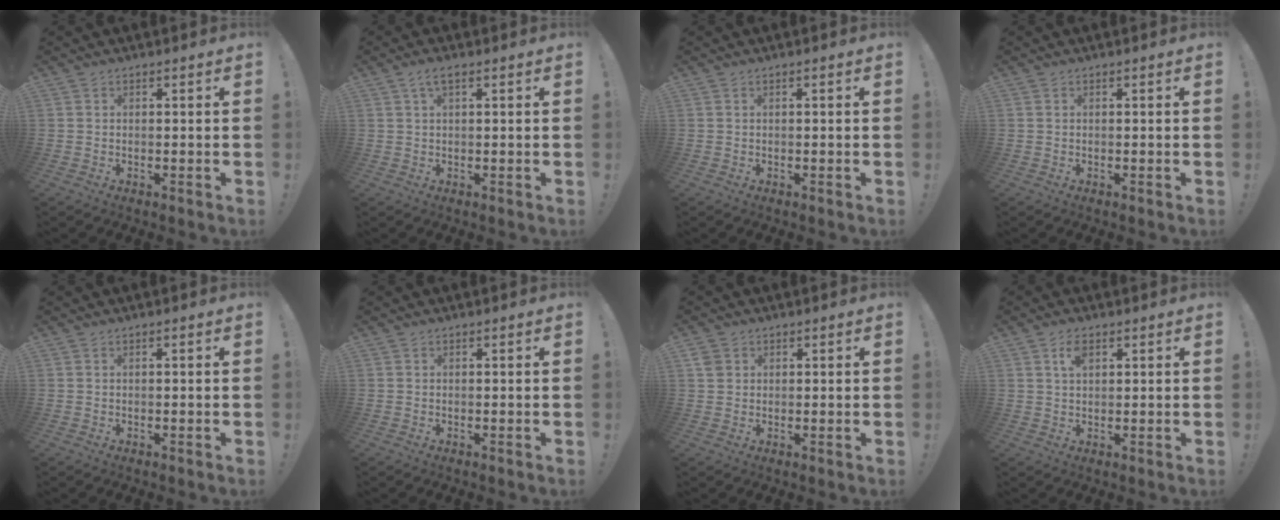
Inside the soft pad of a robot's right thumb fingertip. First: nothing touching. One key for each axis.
{"total": 2.9, "fx": 1.3, "fy": 1.0, "fz": 2.4, "tx": -0.048, "ty": 0.001, "tz": 0.024}
{"total": 0.0}
{"total": 0.0}
{"total": 0.0}
{"total": 0.0}
{"total": 2.6, "fx": 1.3, "fy": 2.1, "fz": 1.0, "tx": -0.019, "ty": 0.003, "tz": 0.026}
{"total": 4.0, "fx": 1.9, "fy": 2.1, "fz": 2.9, "tx": -0.037, "ty": -0.007, "tz": 0.029}